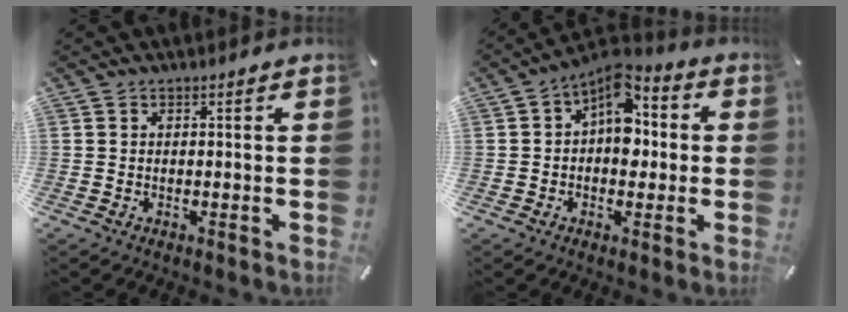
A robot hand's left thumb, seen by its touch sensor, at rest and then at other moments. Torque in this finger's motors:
{"motor_torque": [0.35, 0.89, 0.93, 0.48, 0.16]}